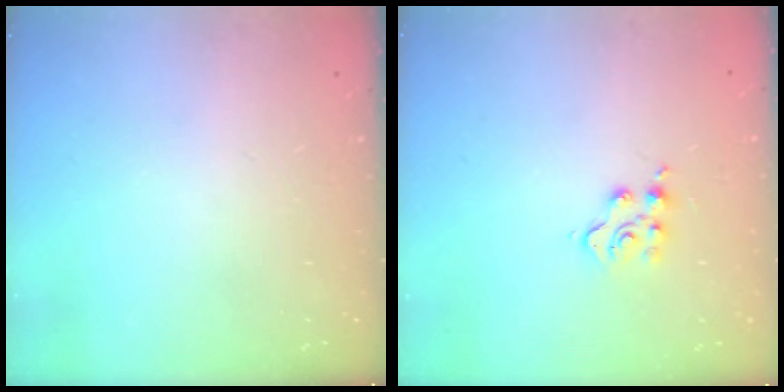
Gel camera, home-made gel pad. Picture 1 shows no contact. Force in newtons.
{"total": 4.4, "press": 4.4, "slide": 0.3}